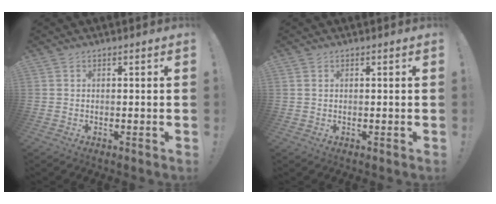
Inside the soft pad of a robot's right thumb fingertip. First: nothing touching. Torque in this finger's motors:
{"motor_torque": [0.17, 0.03, -0.35, 0.15, -0.02]}